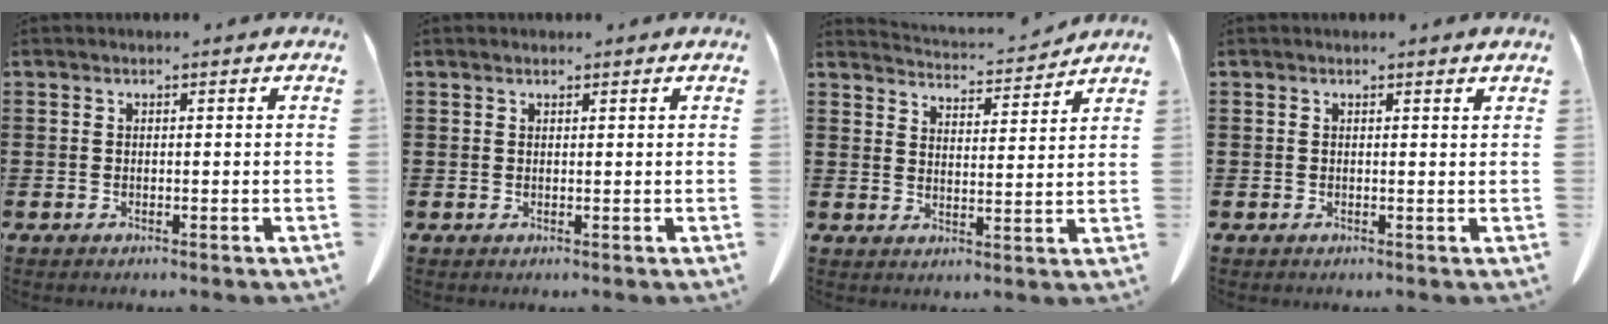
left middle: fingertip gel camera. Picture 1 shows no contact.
{"total": 0.6, "force": [0.5, 0.3, 0.1], "torque": [-0.004, 0.001, 0.010]}
{"total": 4.4, "force": [4.4, -0.1, 0.5], "torque": [-0.019, -0.032, 0.074]}
{"total": 0.7, "force": [0.6, -0.1, 0.3], "torque": [0.001, -0.006, 0.011]}